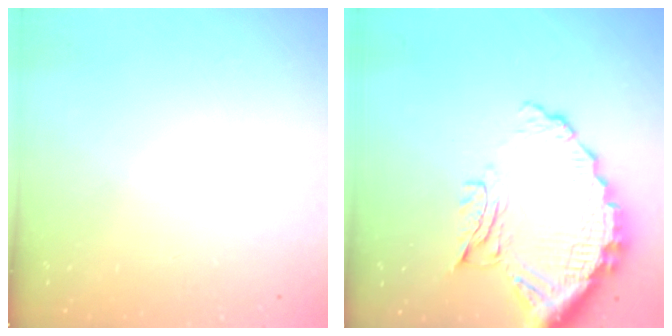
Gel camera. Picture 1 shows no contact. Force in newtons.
{"total": 15.7, "press": 15.6, "slide": 1.3}